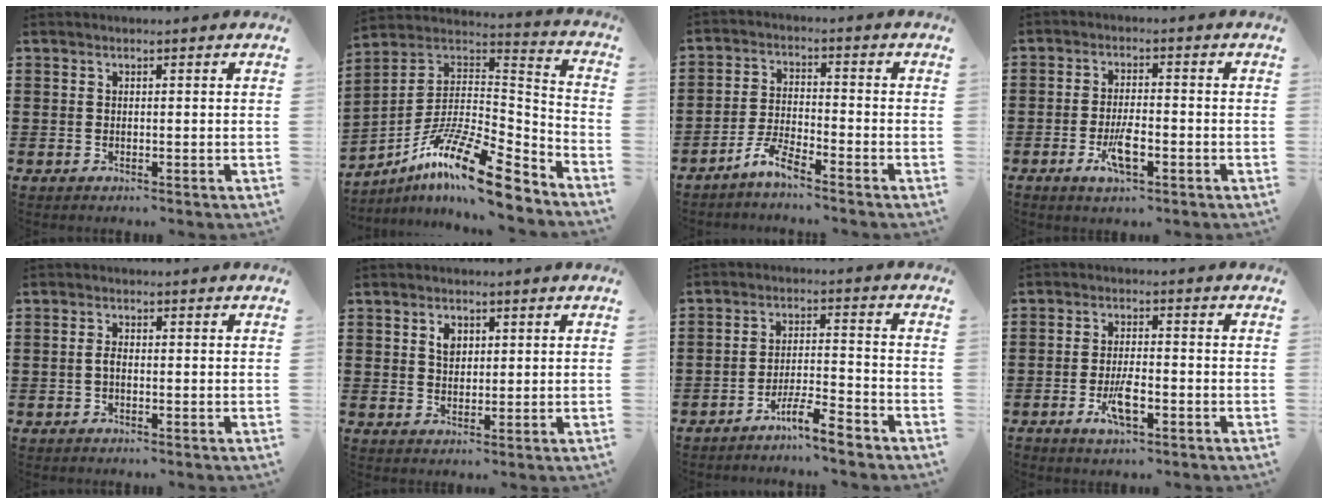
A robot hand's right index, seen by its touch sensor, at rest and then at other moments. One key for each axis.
{"total": 15.7, "fx": -10.7, "fy": 3.2, "fz": 11.0, "tx": -0.205, "ty": 0.020, "tz": -0.193}
{"total": 4.5, "fx": -3.9, "fy": 0.5, "fz": 2.2, "tx": -0.060, "ty": -0.001, "tz": -0.081}
{"total": 5.0, "fx": -2.1, "fy": 1.6, "fz": 4.2, "tx": -0.082, "ty": 0.001, "tz": -0.040}
{"total": 1.4, "fx": -0.3, "fy": 0.4, "fz": 1.3, "tx": -0.033, "ty": -0.005, "tz": -0.007}
{"total": 2.6, "fx": 1.1, "fy": 1.6, "fz": 1.7, "tx": -0.032, "ty": 0.000, "tz": 0.019}
{"total": 6.0, "fx": -5.1, "fy": 0.2, "fz": 3.1, "tx": -0.067, "ty": -0.004, "tz": -0.099}
{"total": 4.9, "fx": -2.2, "fy": 1.7, "fz": 4.0, "tx": -0.080, "ty": 0.003, "tz": -0.043}